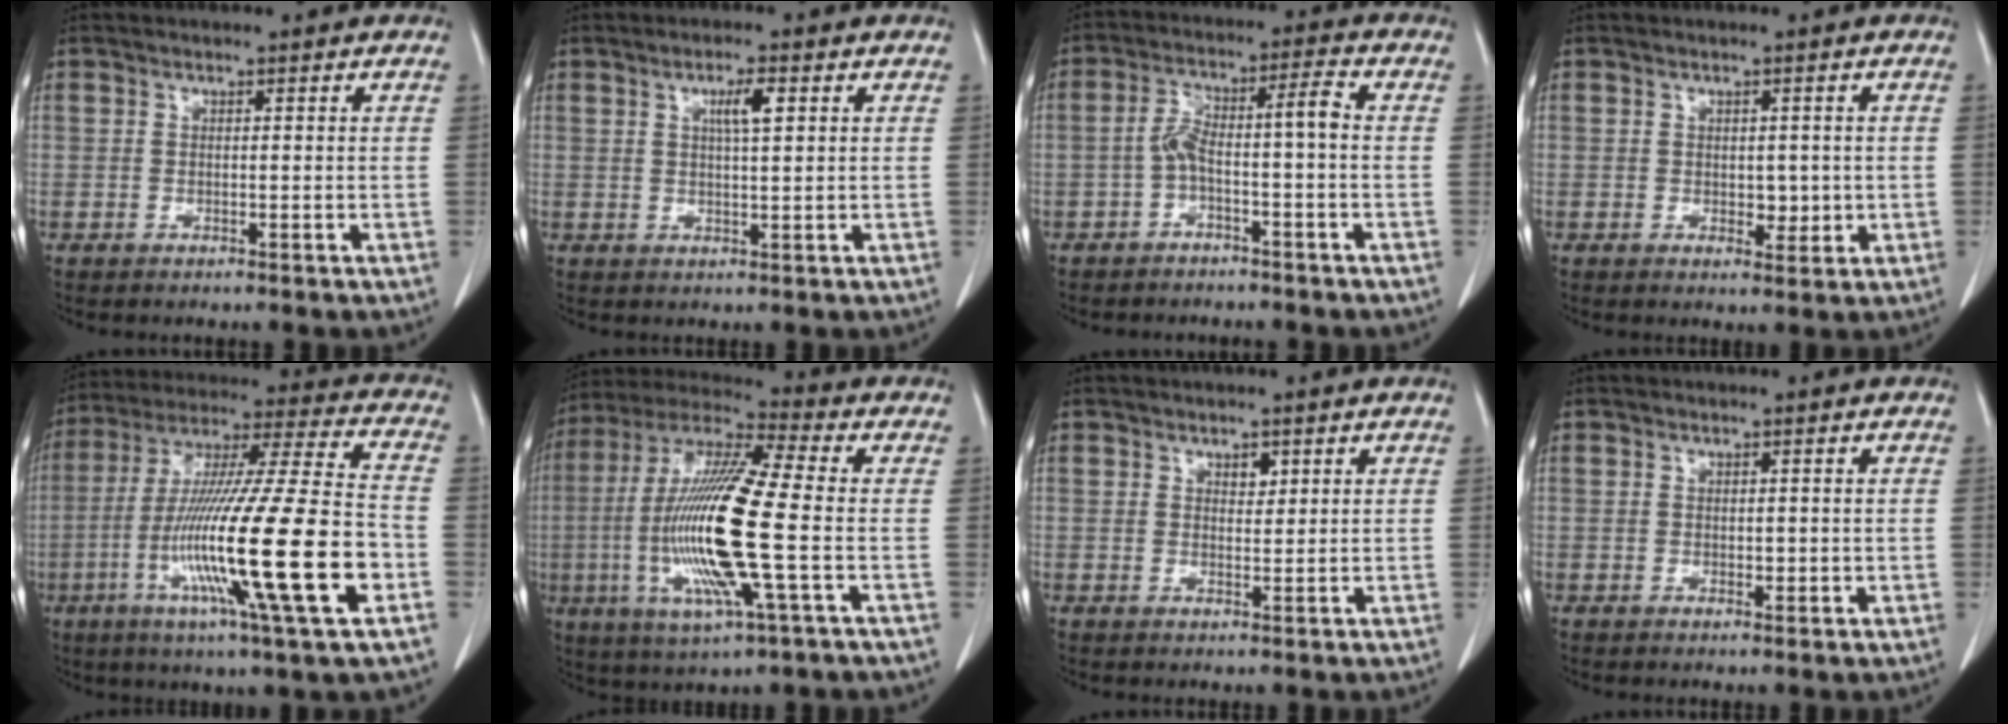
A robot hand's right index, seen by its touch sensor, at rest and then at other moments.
{"total": 3.4, "force": [1.3, 0.4, 3.2], "torque": [-0.054, 0.001, 0.021]}
{"total": 6.2, "force": [-1.7, 0.7, 5.9], "torque": [-0.115, 0.036, -0.028]}
{"total": 2.8, "force": [0.0, 1.9, 2.1], "torque": [-0.024, -0.004, 0.007]}
{"total": 26.3, "force": [-7.4, 0.7, 25.2], "torque": [-0.445, -0.035, -0.138]}
{"total": 18.7, "force": [-2.9, 1.3, 18.5], "torque": [-0.387, -0.011, -0.060]}
{"total": 1.6, "force": [0.9, 0.9, 1.0], "torque": [-0.011, -0.004, 0.015]}
{"total": 1.4, "force": [0.0, 0.9, 1.0], "torque": [-0.012, -0.001, 0.002]}